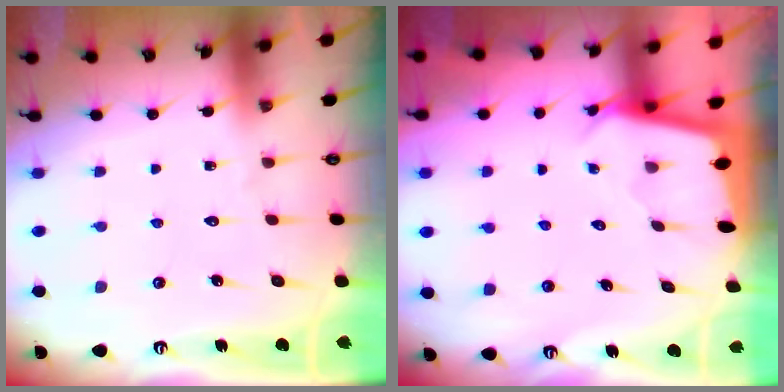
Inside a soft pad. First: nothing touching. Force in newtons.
{"total": 2.5, "press": 2.5, "slide": 0.1}